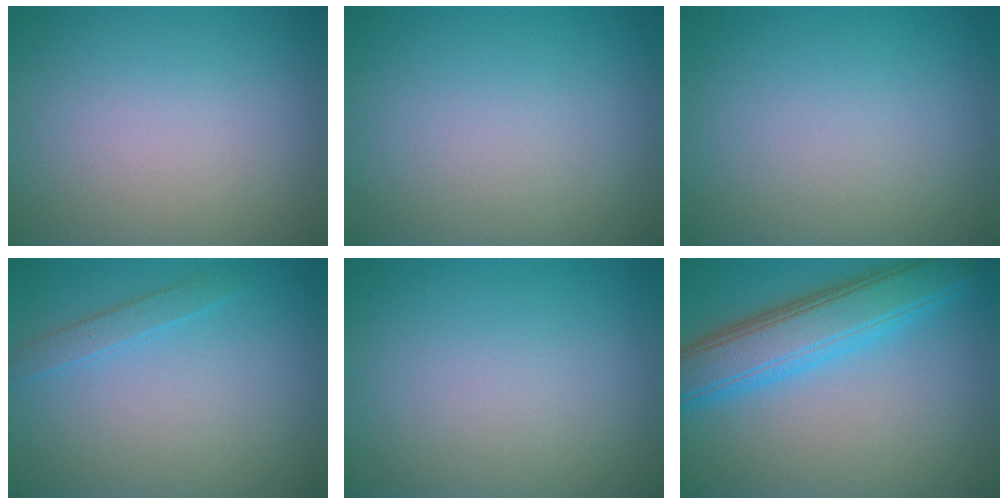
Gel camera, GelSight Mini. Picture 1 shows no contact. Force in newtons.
{"total": 0.0}
{"total": 0.0}
{"total": 1.3, "press": 1.3, "slide": 0.1}
{"total": 0.0}
{"total": 6.6, "press": 6.6, "slide": 0.2}